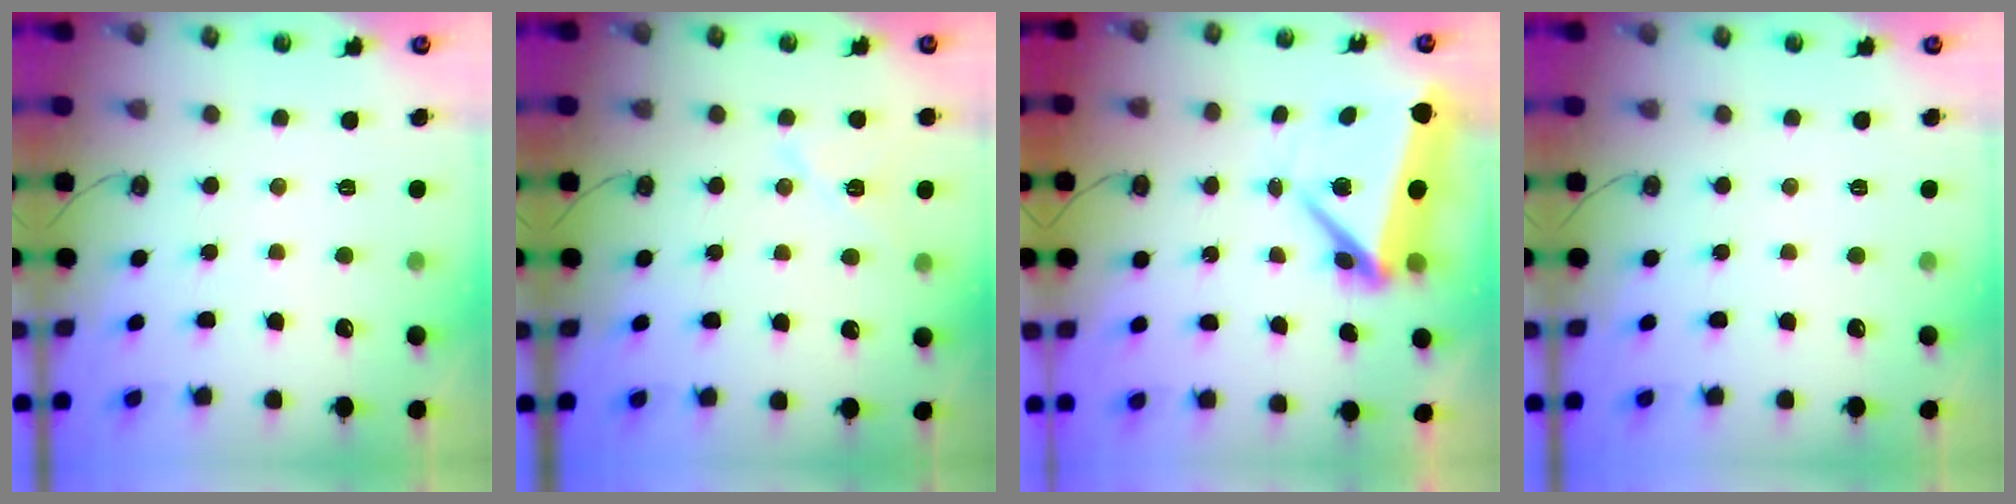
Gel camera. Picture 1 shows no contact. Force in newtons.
{"total": 9.0, "press": 8.5, "slide": 3.0}
{"total": 10.2, "press": 10.1, "slide": 1.0}
{"total": 0.0}